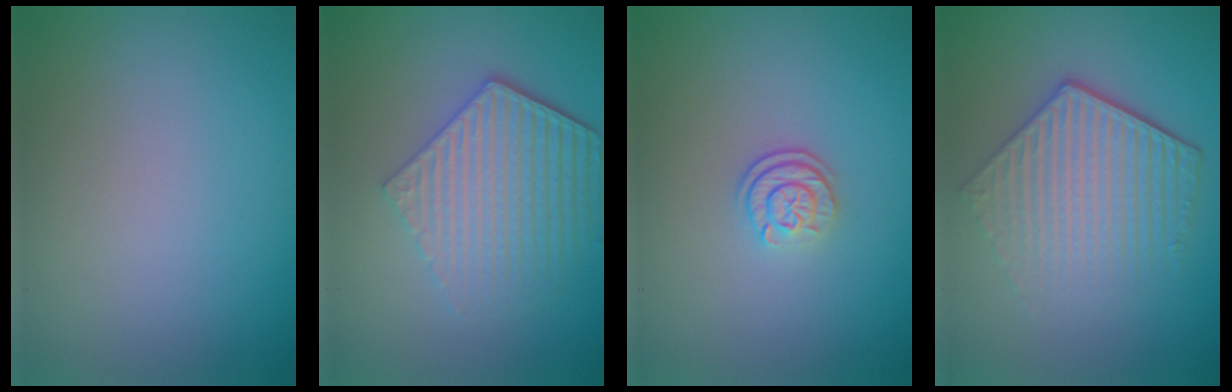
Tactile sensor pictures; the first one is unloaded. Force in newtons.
{"total": 5.9, "press": 4.4, "slide": 3.9}
{"total": 2.2, "press": 1.7, "slide": 1.4}
{"total": 5.9, "press": 4.4, "slide": 3.9}